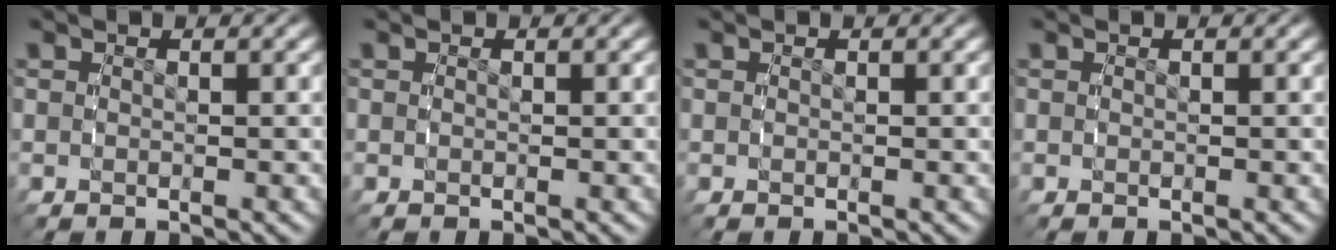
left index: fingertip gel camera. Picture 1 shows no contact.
{"total": 0.0}
{"total": 0.0}
{"total": 0.0}